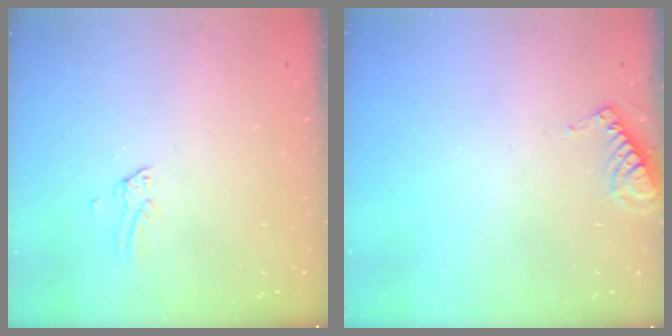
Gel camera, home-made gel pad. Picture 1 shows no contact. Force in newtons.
{"total": 6.2, "press": 6.2, "slide": 0.4}